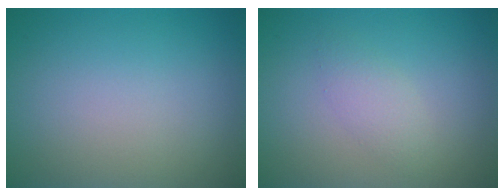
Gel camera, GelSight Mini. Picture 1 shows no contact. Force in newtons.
{"total": 1.7, "press": 1.7, "slide": 0.1}